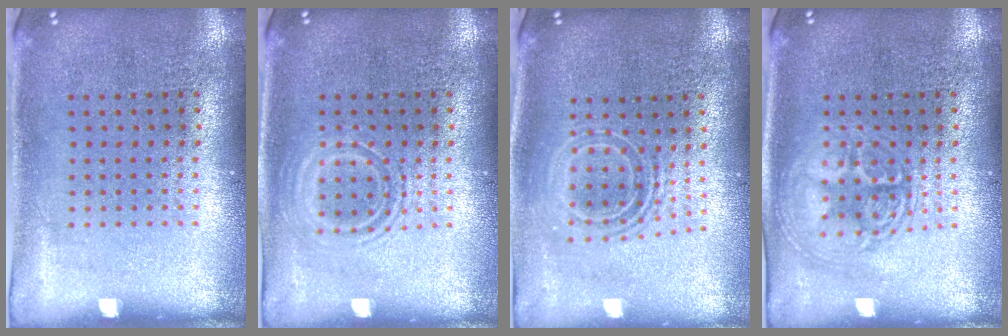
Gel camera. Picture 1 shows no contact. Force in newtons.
{"total": 1.1, "press": 1.1, "slide": 0.3}
{"total": 1.6, "press": 1.3, "slide": 1.0}
{"total": 2.9, "press": 2.9, "slide": 0.4}